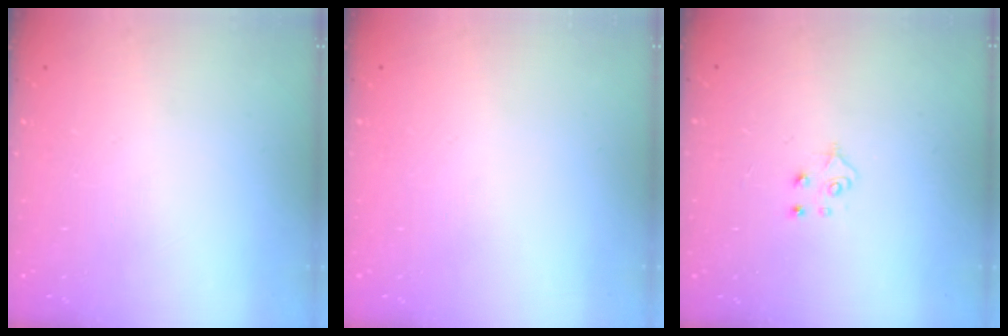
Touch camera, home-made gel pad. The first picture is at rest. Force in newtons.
{"total": 0.0}
{"total": 4.9, "press": 4.8, "slide": 0.5}